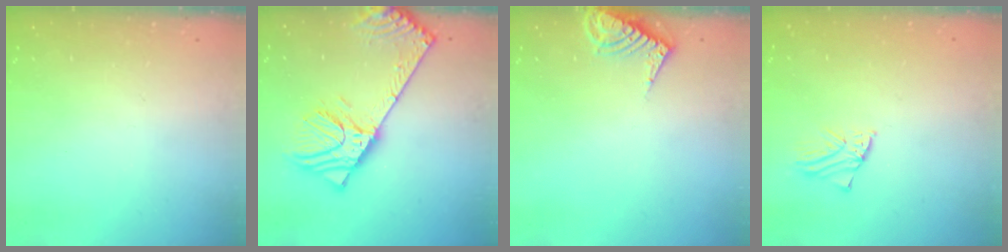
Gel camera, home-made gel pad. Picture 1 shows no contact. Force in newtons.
{"total": 13.3, "press": 13.1, "slide": 2.6}
{"total": 7.4, "press": 7.4, "slide": 0.4}
{"total": 1.2, "press": 1.2, "slide": 0.0}